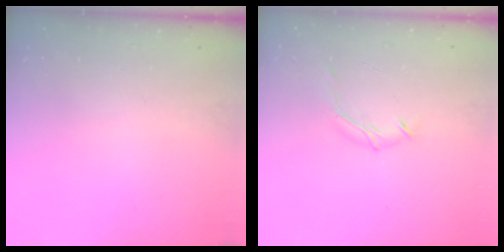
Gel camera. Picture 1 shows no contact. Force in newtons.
{"total": 6.7, "press": 6.6, "slide": 1.2}